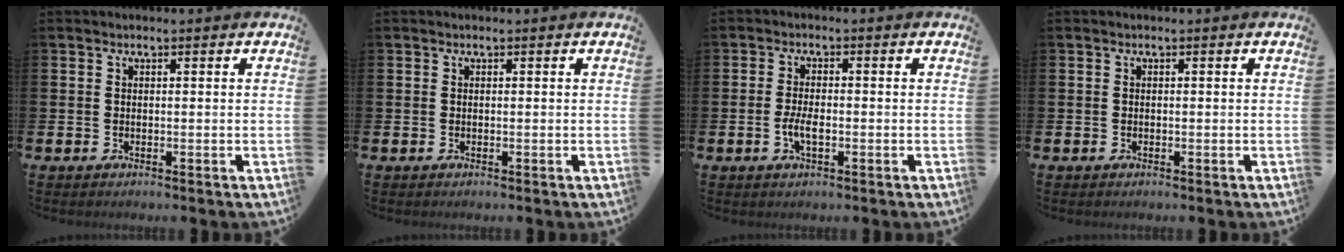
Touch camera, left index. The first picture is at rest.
{"total": 0.0}
{"total": 2.9, "force": [-0.7, 1.2, 2.5], "torque": [-0.042, 0.001, -0.015]}
{"total": 0.0}